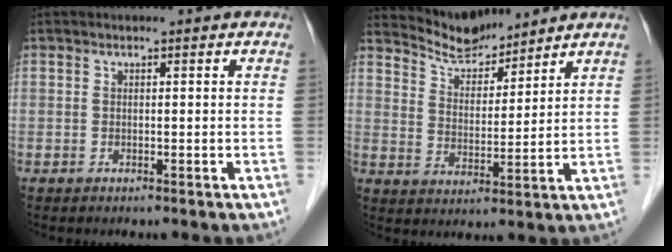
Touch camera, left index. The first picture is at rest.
{"total": 6.9, "force": [6.8, 1.0, 0.6], "torque": [-0.022, 0.010, 0.131]}